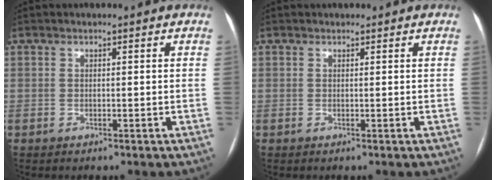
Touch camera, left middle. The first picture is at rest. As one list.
[{"total": 0.6, "force": [0.5, 0.3, 0.0], "torque": [-0.007, 0.003, 0.008]}]